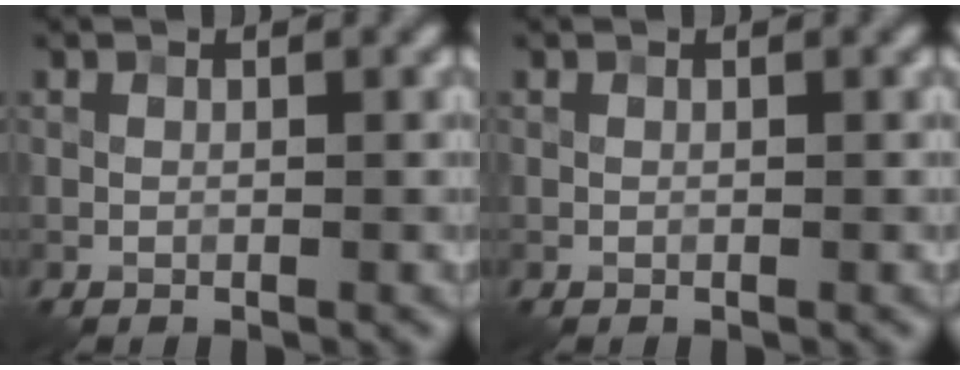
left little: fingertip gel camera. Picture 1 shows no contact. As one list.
[{"total": 0.0}]